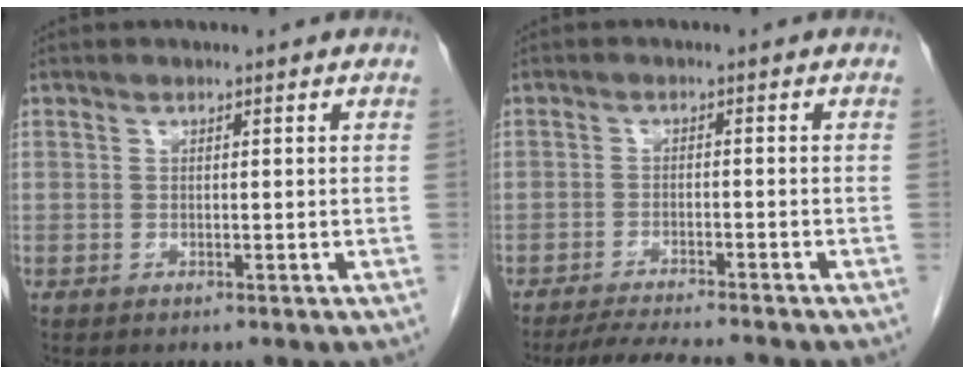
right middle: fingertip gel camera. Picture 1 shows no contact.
{"total": 8.1, "force": [-7.4, 0.1, 3.3], "torque": [-0.050, -0.015, -0.116]}